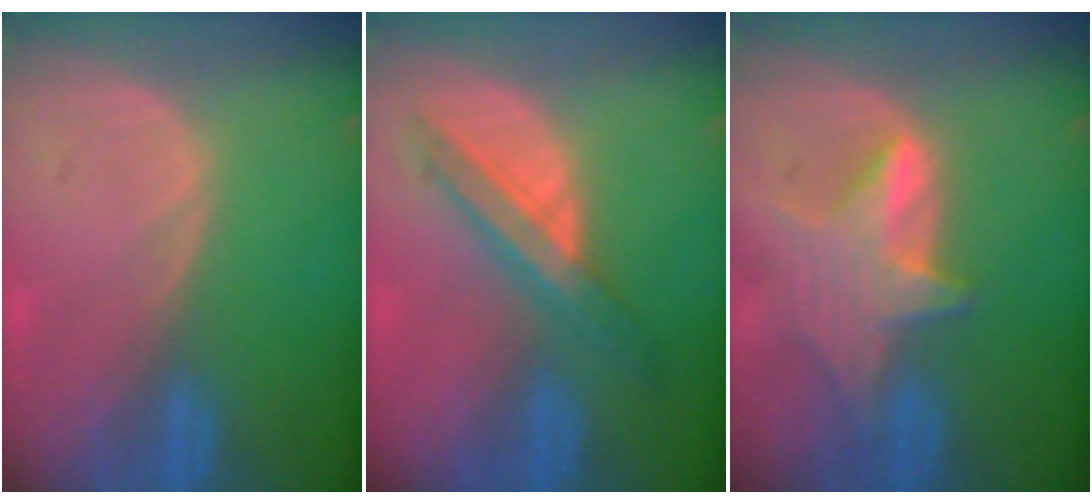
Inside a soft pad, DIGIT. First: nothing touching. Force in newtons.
{"total": 5.9, "press": 5.9, "slide": 0.6}
{"total": 6.3, "press": 6.2, "slide": 0.8}